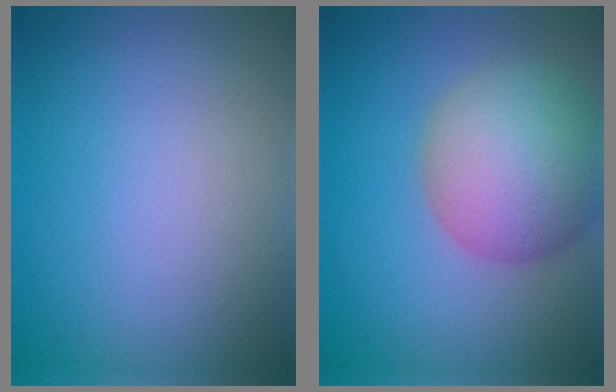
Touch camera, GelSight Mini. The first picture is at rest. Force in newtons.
{"total": 9.2, "press": 9.2, "slide": 0.6}